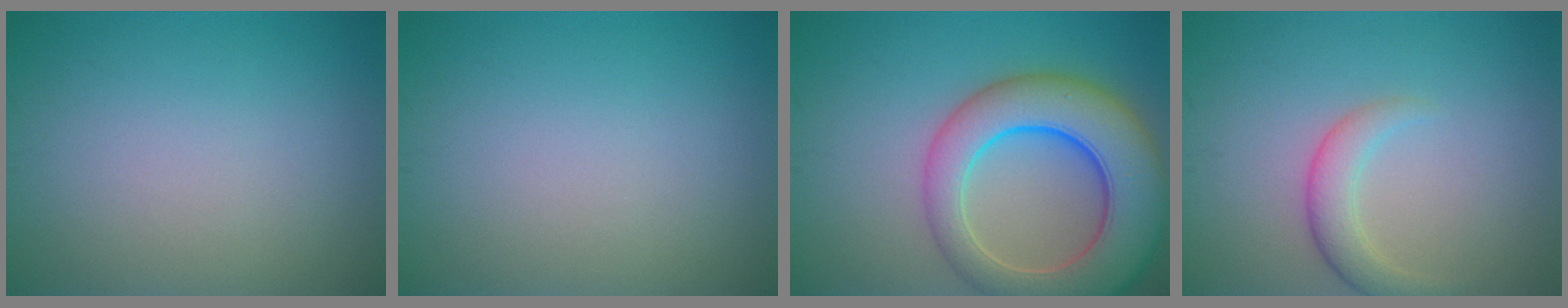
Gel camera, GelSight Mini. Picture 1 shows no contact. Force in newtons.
{"total": 0.0}
{"total": 10.5, "press": 10.5, "slide": 0.5}
{"total": 2.7, "press": 2.7, "slide": 0.2}